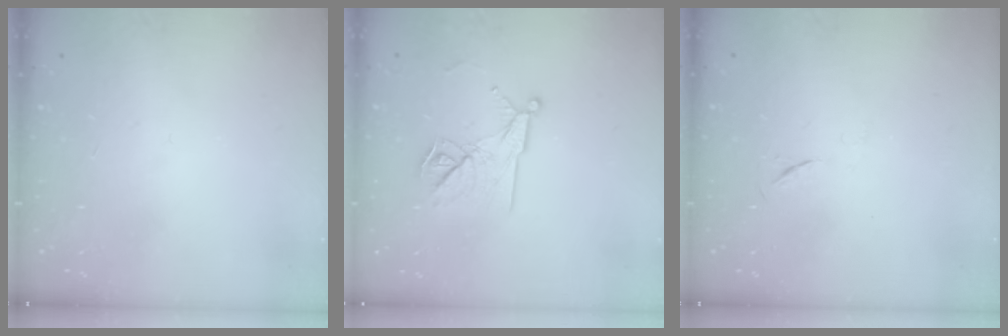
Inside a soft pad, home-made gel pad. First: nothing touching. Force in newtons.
{"total": 12.0, "press": 12.0, "slide": 0.1}
{"total": 4.0, "press": 4.0, "slide": 0.6}